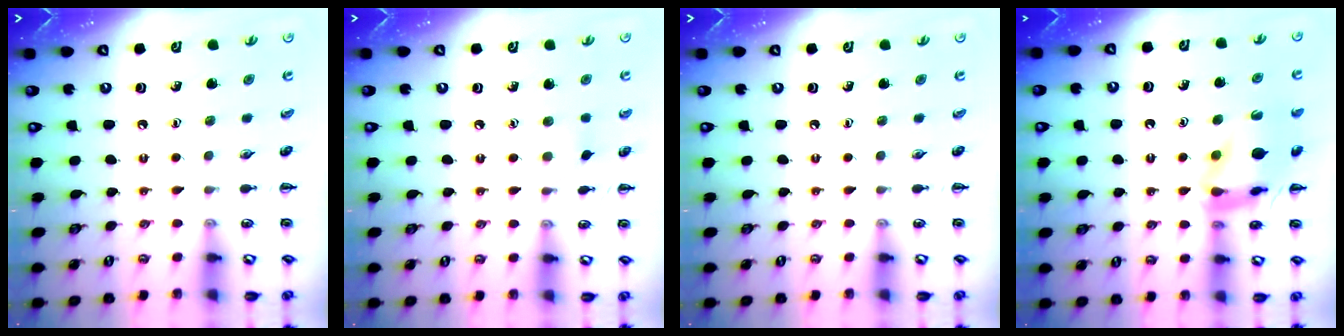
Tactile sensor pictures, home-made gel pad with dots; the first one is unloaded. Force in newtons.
{"total": 3.1, "press": 2.9, "slide": 1.2}
{"total": 0.0}
{"total": 14.1, "press": 14.0, "slide": 1.8}